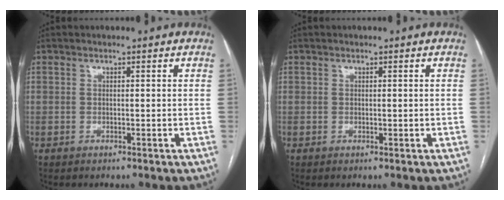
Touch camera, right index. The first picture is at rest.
{"total": 0.6, "force": [0.1, 0.3, 0.5], "torque": [-0.009, -0.002, 0.003]}